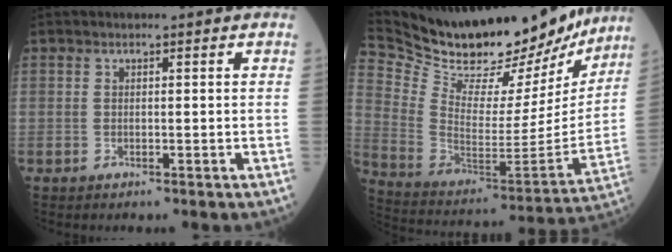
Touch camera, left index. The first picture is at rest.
{"total": 28.6, "force": [25.6, 7.8, 10.1], "torque": [-0.184, -0.044, 0.378]}